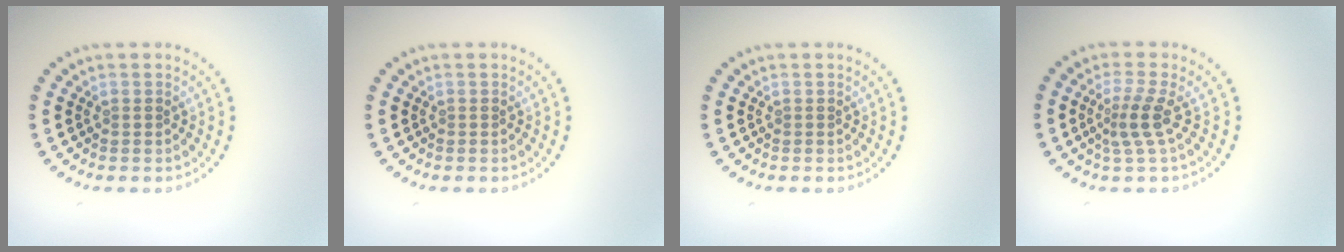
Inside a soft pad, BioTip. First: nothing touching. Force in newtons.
{"total": 0.0}
{"total": 0.0}
{"total": 2.4, "press": 1.7, "slide": 1.8}